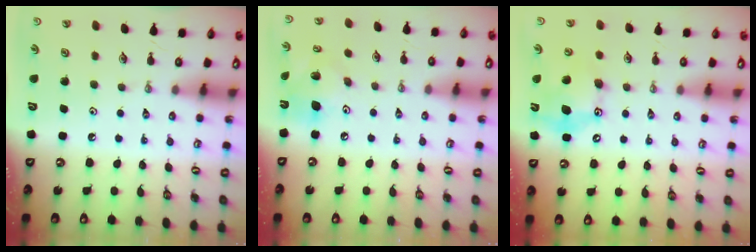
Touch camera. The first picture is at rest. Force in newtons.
{"total": 12.8, "press": 12.4, "slide": 2.8}
{"total": 12.4, "press": 12.4, "slide": 0.2}